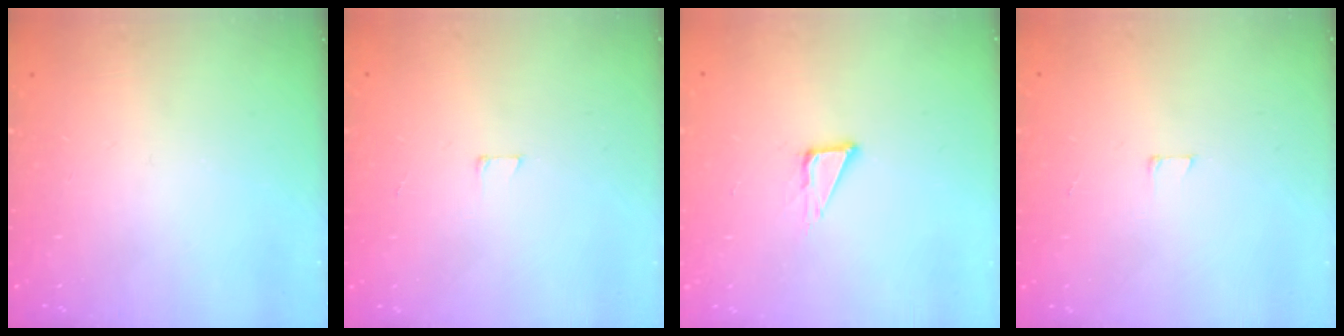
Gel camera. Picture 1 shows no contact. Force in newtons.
{"total": 3.0, "press": 3.0, "slide": 0.2}
{"total": 5.3, "press": 5.3, "slide": 0.3}
{"total": 3.0, "press": 3.0, "slide": 0.2}